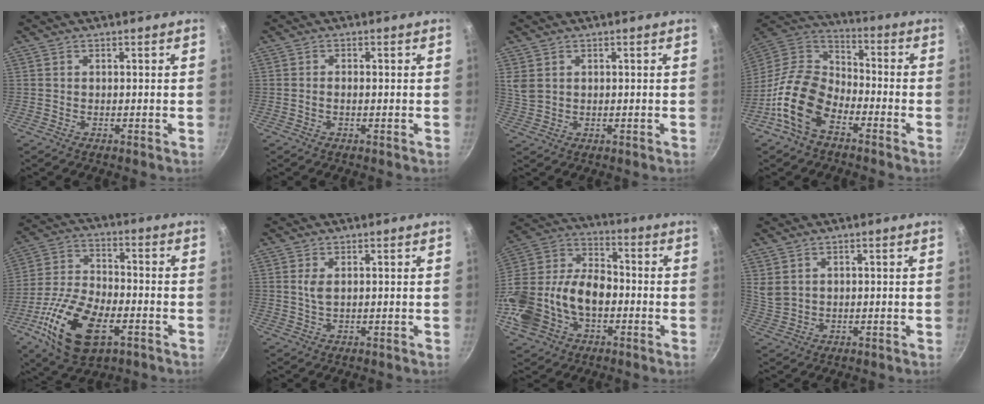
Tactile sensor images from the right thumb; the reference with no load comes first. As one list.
[{"total": 1.0, "force": [-0.3, 0.5, 0.9], "torque": [-0.018, 0.004, -0.007]}, {"total": 3.3, "force": [1.2, 2.5, 1.8], "torque": [-0.029, -0.005, 0.031]}, {"total": 14.6, "force": [-7.4, 8.9, 9.0], "torque": [-0.147, 0.059, -0.164]}, {"total": 18.0, "force": [-7.0, 9.4, 13.7], "torque": [-0.259, 0.020, -0.129]}, {"total": 2.3, "force": [0.6, 1.0, 1.9], "torque": [-0.038, -0.005, 0.014]}, {"total": 22.3, "force": [-4.8, 15.2, 15.6], "torque": [-0.301, 0.055, -0.088]}, {"total": 3.1, "force": [1.6, 2.1, 1.6], "torque": [-0.026, -0.007, 0.042]}]